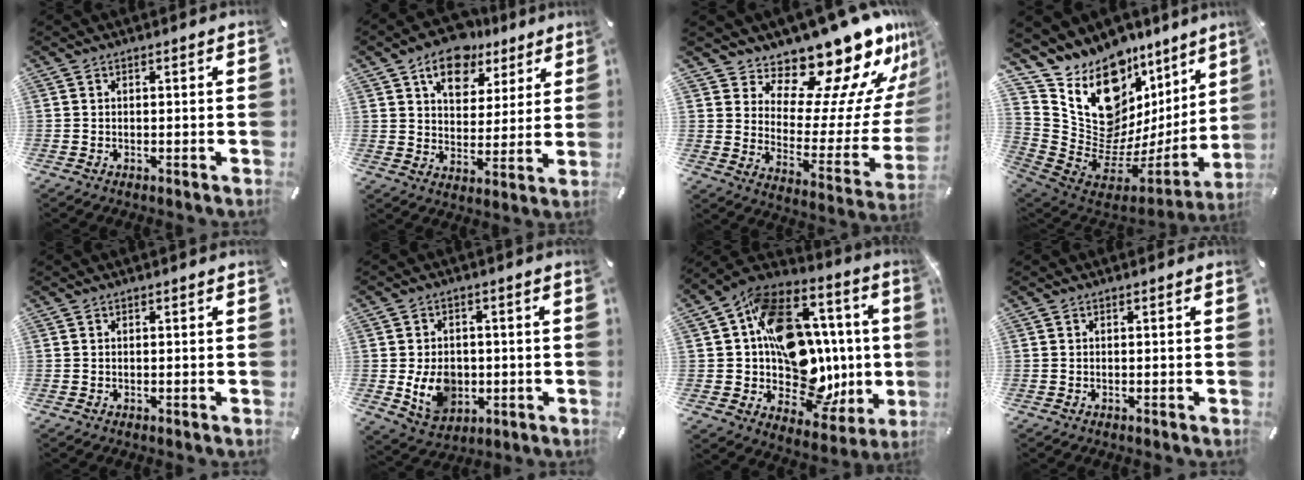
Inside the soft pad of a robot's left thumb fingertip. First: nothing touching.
{"total": 11.5, "force": [7.5, 7.6, 4.3], "torque": [-0.060, -0.047, 0.133]}
{"total": 20.5, "force": [17.4, 7.0, 8.3], "torque": [-0.114, -0.155, 0.287]}
{"total": 16.2, "force": [8.6, 11.6, 7.2], "torque": [-0.127, -0.119, 0.168]}
{"total": 0.0}
{"total": 9.8, "force": [-1.2, 8.1, 5.5], "torque": [-0.098, 0.005, -0.020]}
{"total": 21.8, "force": [0.6, 15.9, 15.0], "torque": [-0.233, -0.036, 0.029]}
{"total": 0.0}